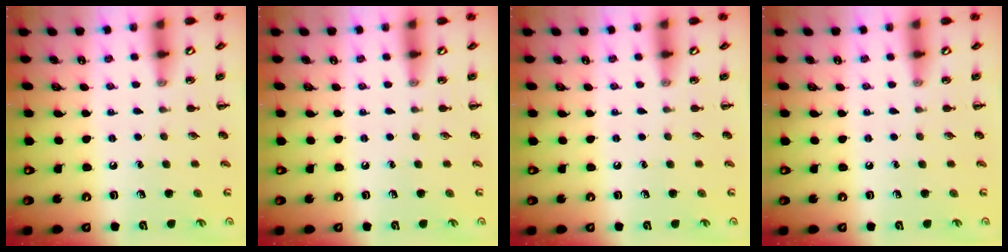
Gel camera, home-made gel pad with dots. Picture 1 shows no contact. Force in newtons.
{"total": 0.0}
{"total": 0.0}
{"total": 0.0}